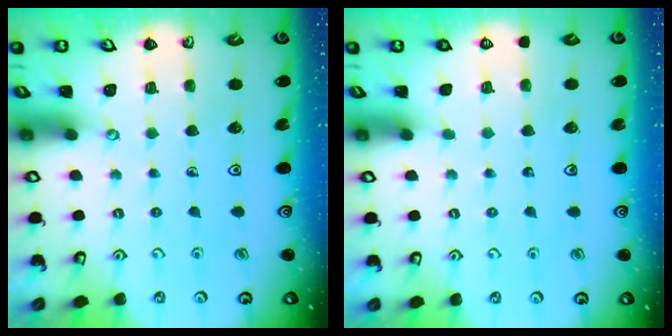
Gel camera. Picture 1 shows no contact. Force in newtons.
{"total": 0.0}